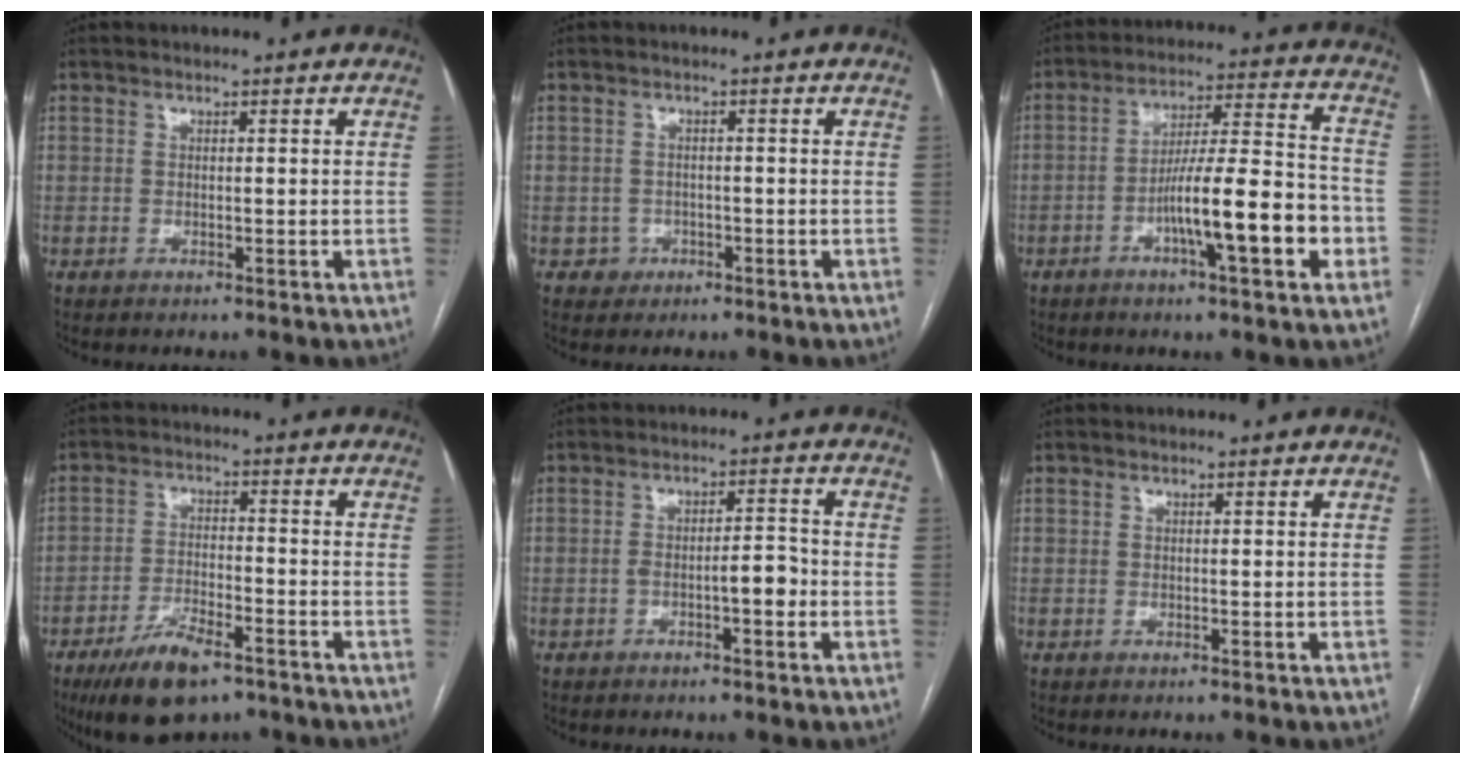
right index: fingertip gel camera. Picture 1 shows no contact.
{"total": 2.5, "force": [-1.0, 2.3, -0.1], "torque": [0.013, 0.013, -0.013]}
{"total": 13.7, "force": [-4.9, 1.1, 12.8], "torque": [-0.209, 0.010, -0.078]}
{"total": 9.9, "force": [-6.7, 3.1, 6.6], "torque": [-0.123, -0.012, -0.114]}
{"total": 4.1, "force": [-1.5, 1.1, 3.7], "torque": [-0.059, 0.016, -0.021]}
{"total": 0.0}